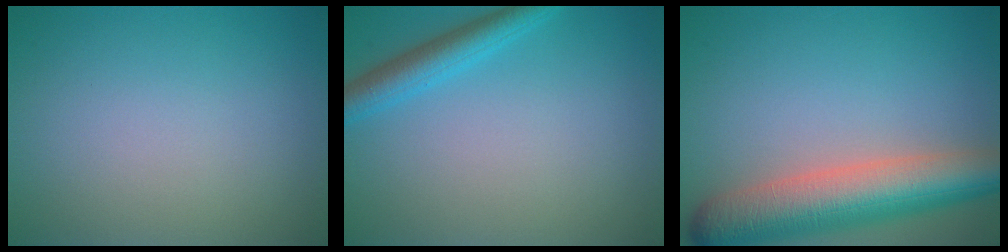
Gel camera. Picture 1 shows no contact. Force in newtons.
{"total": 3.2, "press": 3.2, "slide": 0.2}
{"total": 8.5, "press": 8.5, "slide": 0.4}